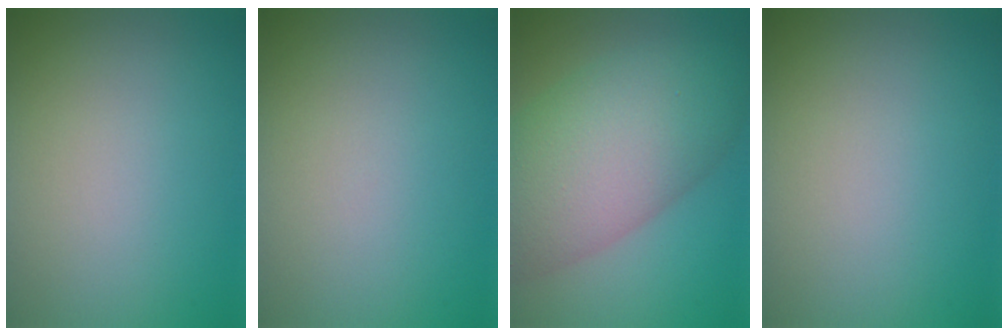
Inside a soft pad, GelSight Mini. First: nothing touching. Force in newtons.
{"total": 0.0}
{"total": 10.6, "press": 10.6, "slide": 0.5}
{"total": 0.0}